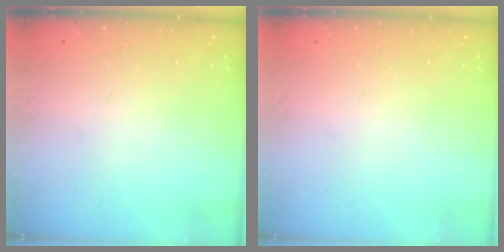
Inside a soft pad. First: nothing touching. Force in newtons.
{"total": 0.0}